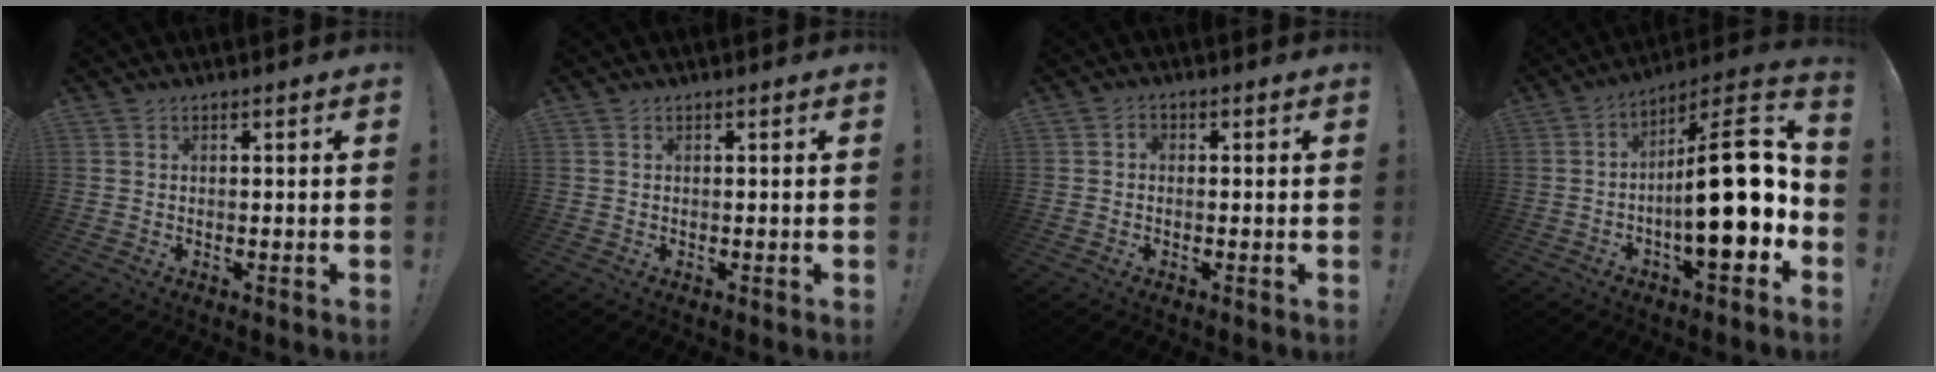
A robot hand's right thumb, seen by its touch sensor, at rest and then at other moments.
{"total": 0.0}
{"total": 1.3, "force": [-0.4, 1.0, 0.7], "torque": [-0.016, 0.008, -0.009]}
{"total": 22.9, "force": [-2.6, 7.3, 21.6], "torque": [-0.337, 0.015, -0.041]}